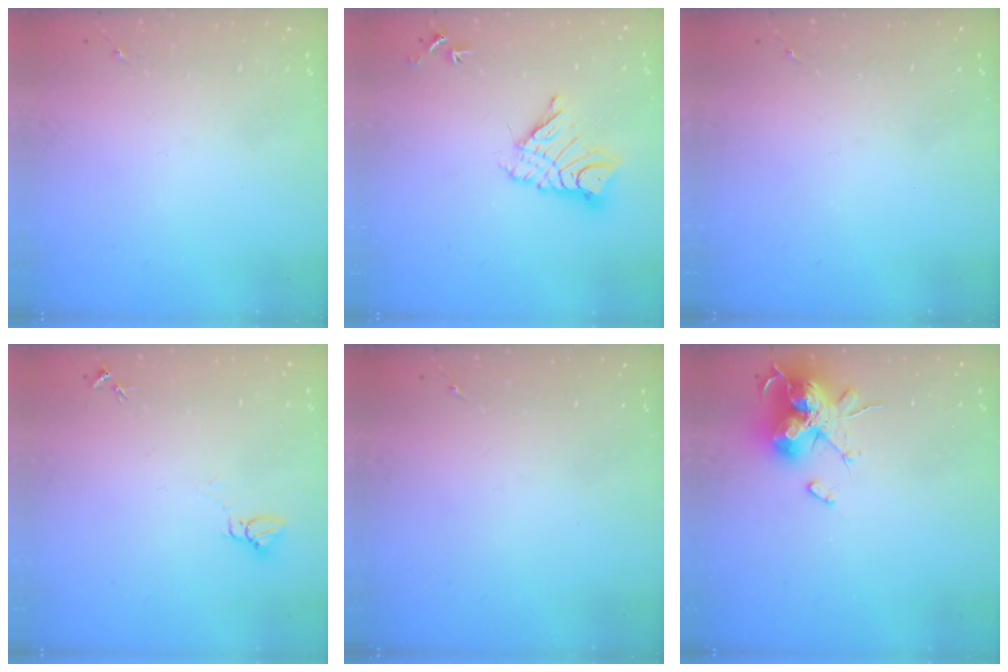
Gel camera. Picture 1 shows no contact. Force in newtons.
{"total": 11.9, "press": 11.9, "slide": 1.1}
{"total": 0.0}
{"total": 3.2, "press": 3.2, "slide": 0.1}
{"total": 0.0}
{"total": 16.7, "press": 16.7, "slide": 0.1}